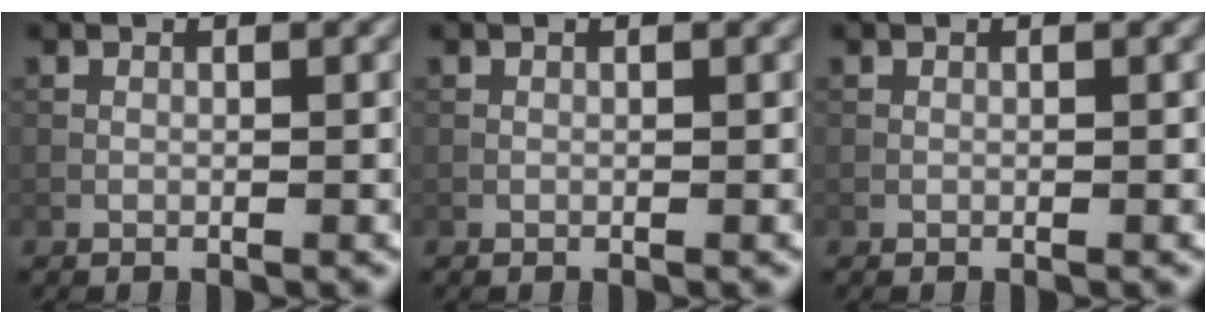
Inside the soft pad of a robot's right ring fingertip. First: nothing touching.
{"total": 0.0}
{"total": 0.0}